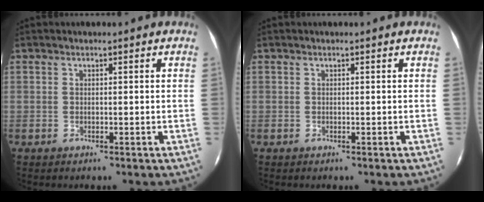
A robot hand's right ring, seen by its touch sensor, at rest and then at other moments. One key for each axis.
{"total": 0.0}